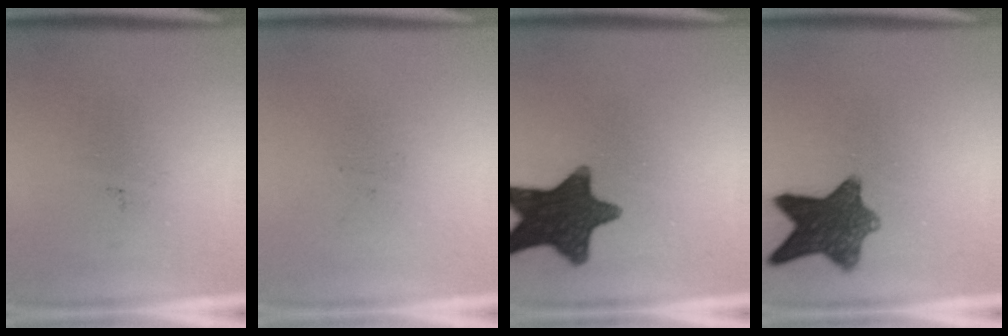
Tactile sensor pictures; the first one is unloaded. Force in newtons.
{"total": 0.0}
{"total": 14.1}
{"total": 10.3}